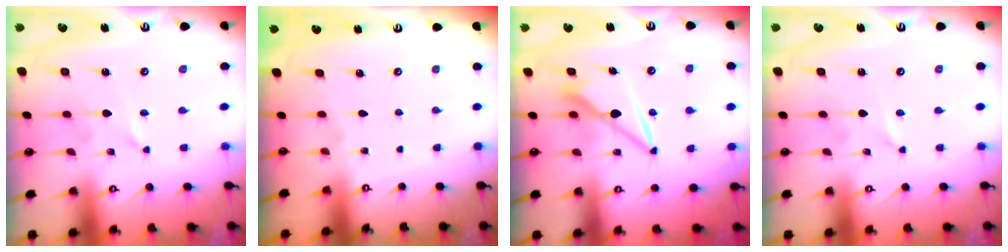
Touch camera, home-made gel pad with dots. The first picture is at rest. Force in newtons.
{"total": 0.0}
{"total": 8.2, "press": 8.1, "slide": 0.9}
{"total": 0.0}